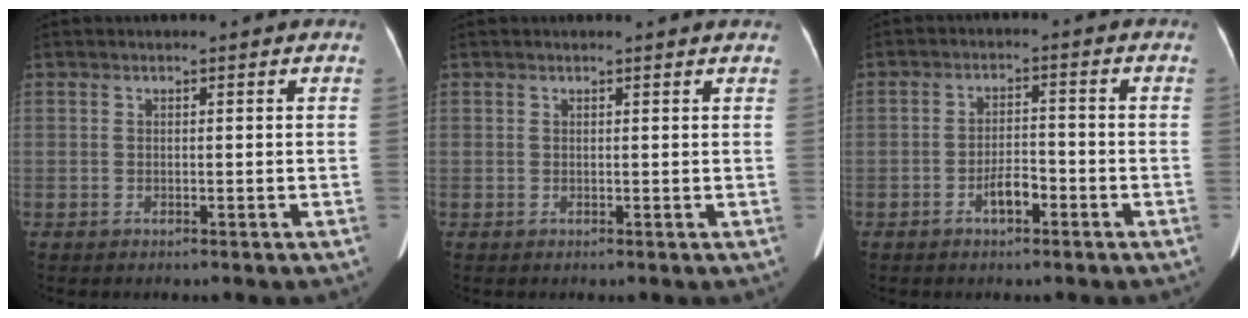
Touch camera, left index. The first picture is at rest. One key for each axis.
{"total": 1.0, "fx": 1.0, "fy": -0.1, "fz": 0.3, "tx": -0.014, "ty": -0.002, "tz": 0.010}
{"total": 3.6, "fx": -2.0, "fy": 1.4, "fz": 2.7, "tx": -0.050, "ty": 0.007, "tz": -0.036}